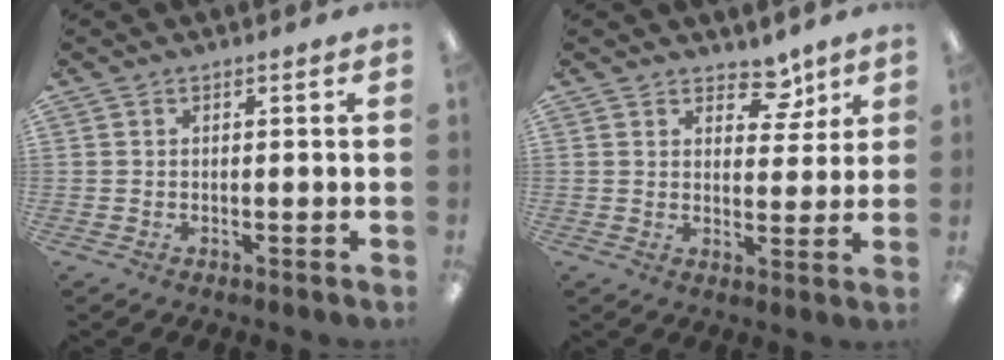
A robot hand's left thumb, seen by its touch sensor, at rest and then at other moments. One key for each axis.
{"total": 6.9, "fx": 4.9, "fy": 4.2, "fz": 2.5, "tx": -0.011, "ty": -0.028, "tz": 0.081}